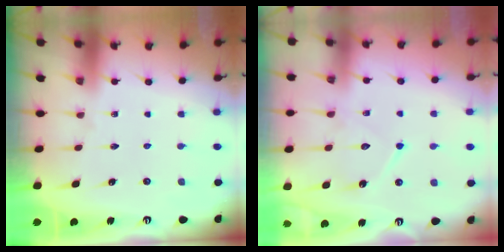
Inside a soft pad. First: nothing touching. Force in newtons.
{"total": 11.4, "press": 11.3, "slide": 1.0}